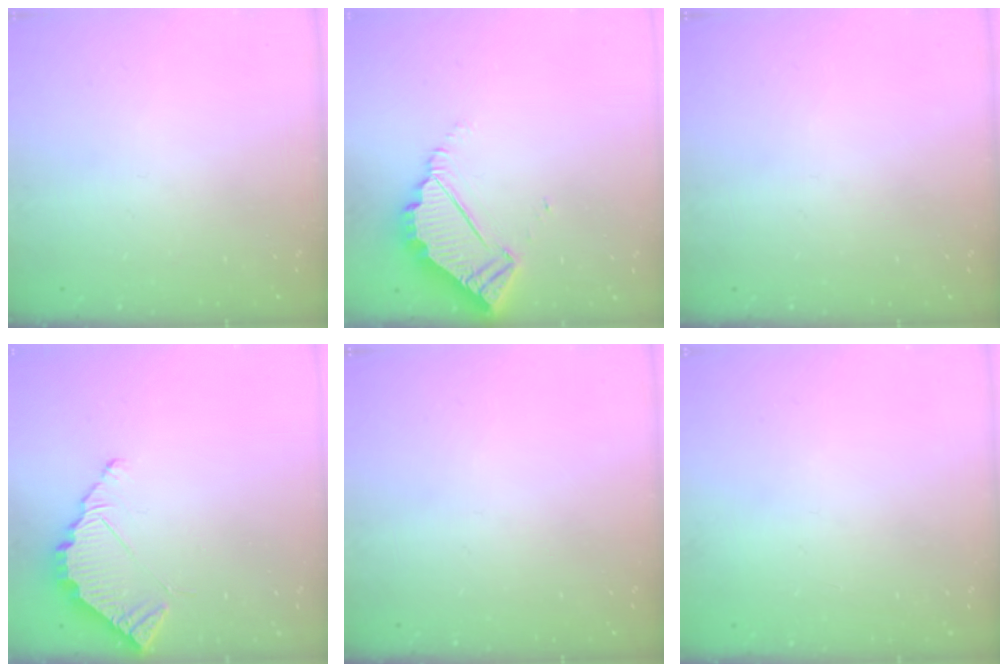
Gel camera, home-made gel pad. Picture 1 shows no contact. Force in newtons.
{"total": 5.3, "press": 5.3, "slide": 0.2}
{"total": 0.0}
{"total": 4.0, "press": 4.0, "slide": 0.3}
{"total": 0.0}
{"total": 2.2, "press": 2.2, "slide": 0.1}